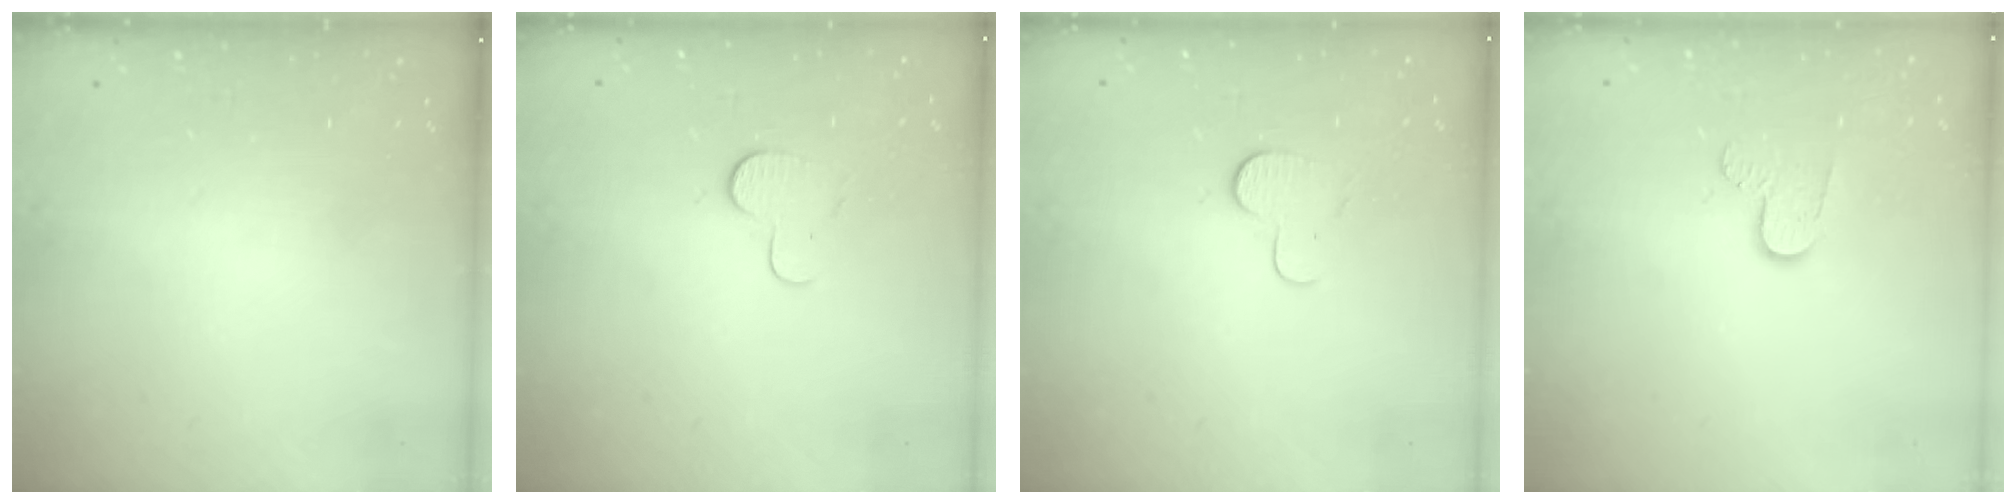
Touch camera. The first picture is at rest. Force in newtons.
{"total": 6.3, "press": 6.3, "slide": 0.5}
{"total": 6.3, "press": 6.3, "slide": 0.5}
{"total": 6.1, "press": 6.0, "slide": 0.6}